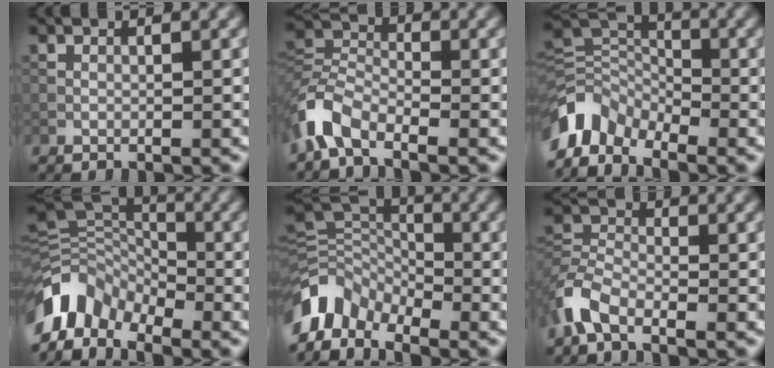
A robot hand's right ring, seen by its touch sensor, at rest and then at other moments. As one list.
[{"total": 4.9, "force": [-3.5, 2.4, 2.4], "torque": [-0.051, 0.001, -0.087]}, {"total": 5.8, "force": [-4.3, 3.2, 2.2], "torque": [-0.037, -0.003, -0.097]}, {"total": 7.7, "force": [-4.9, 4.5, 3.9], "torque": [-0.077, -0.004, -0.106]}, {"total": 6.4, "force": [-4.6, 3.6, 2.7], "torque": [-0.052, -0.005, -0.101]}, {"total": 4.3, "force": [-3.1, 2.1, 2.2], "torque": [-0.051, -0.001, -0.077]}]